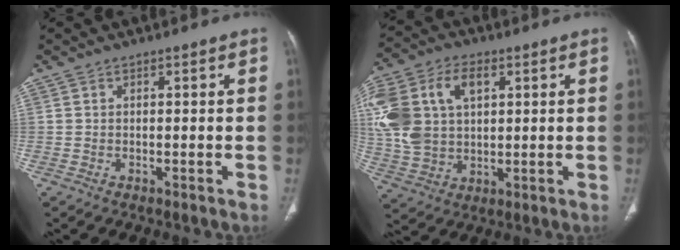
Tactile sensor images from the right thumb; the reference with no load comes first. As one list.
[{"total": 18.4, "force": [4.4, 12.3, 12.9], "torque": [-0.279, 0.008, 0.086]}]